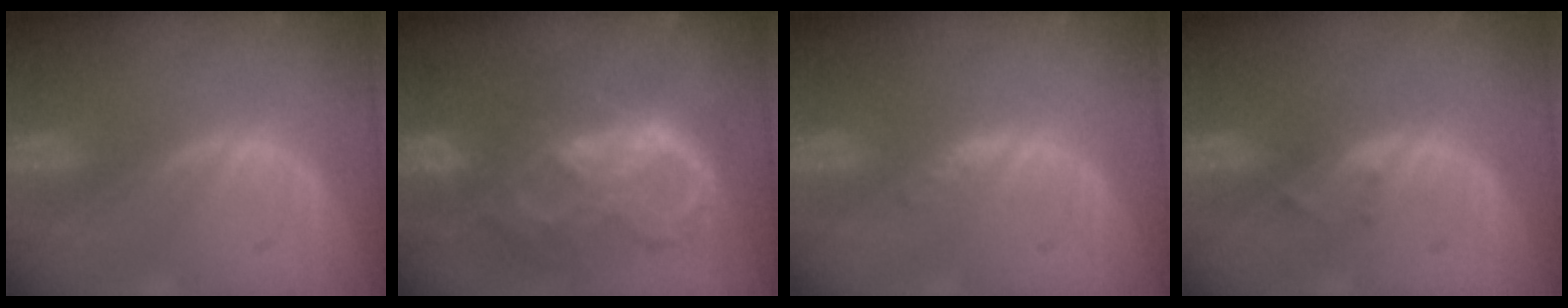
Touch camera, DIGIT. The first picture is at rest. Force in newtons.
{"total": 10.5, "press": 8.8, "slide": 5.7}
{"total": 1.1, "press": 1.1, "slide": 0.1}
{"total": 1.3, "press": 1.1, "slide": 0.8}